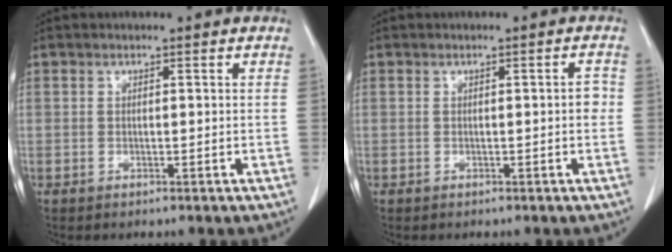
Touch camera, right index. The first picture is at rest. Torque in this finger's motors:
{"motor_torque": [0.42, -0.26, 0.12, 0.04]}